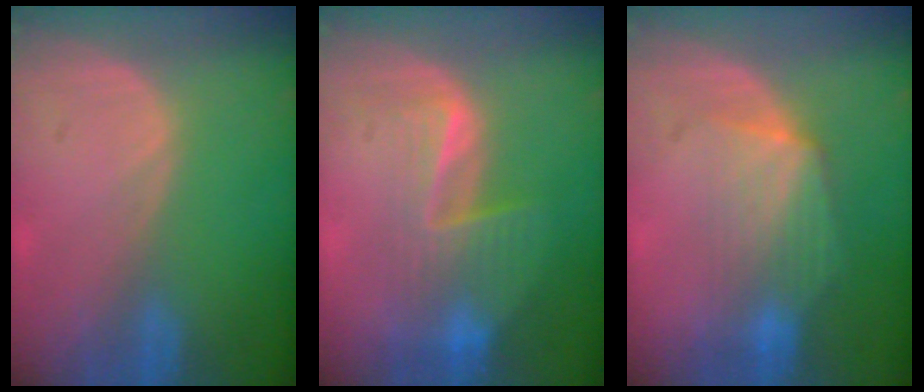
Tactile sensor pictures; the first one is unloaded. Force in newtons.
{"total": 7.1, "press": 6.5, "slide": 2.9}
{"total": 7.0, "press": 6.5, "slide": 2.6}